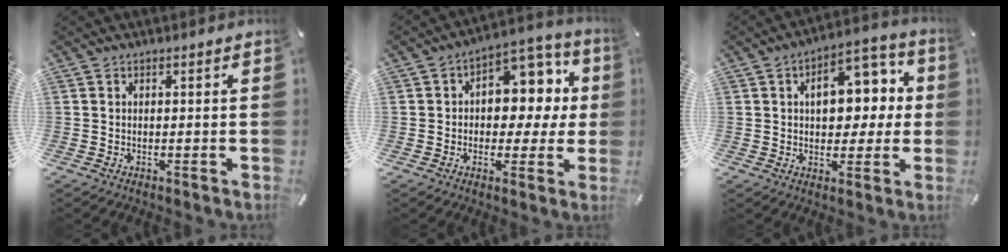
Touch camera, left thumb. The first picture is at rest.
{"total": 10.5, "force": [1.6, 7.8, 6.8], "torque": [-0.080, -0.017, 0.028]}
{"total": 13.6, "force": [2.6, 9.1, 9.8], "torque": [-0.114, -0.008, 0.040]}